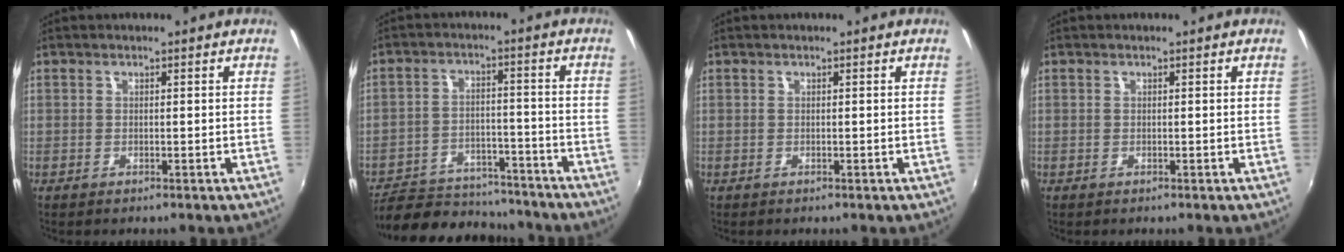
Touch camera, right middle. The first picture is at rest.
{"total": 16.6, "force": [-14.5, 6.1, 5.3], "torque": [-0.122, 0.010, -0.204]}
{"total": 0.0}
{"total": 0.0}